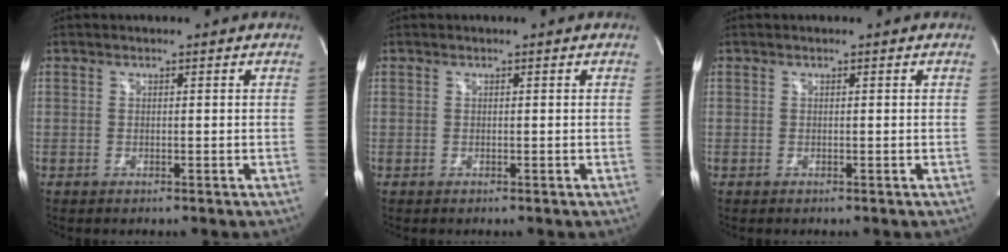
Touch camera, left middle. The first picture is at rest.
{"total": 0.0}
{"total": 0.0}